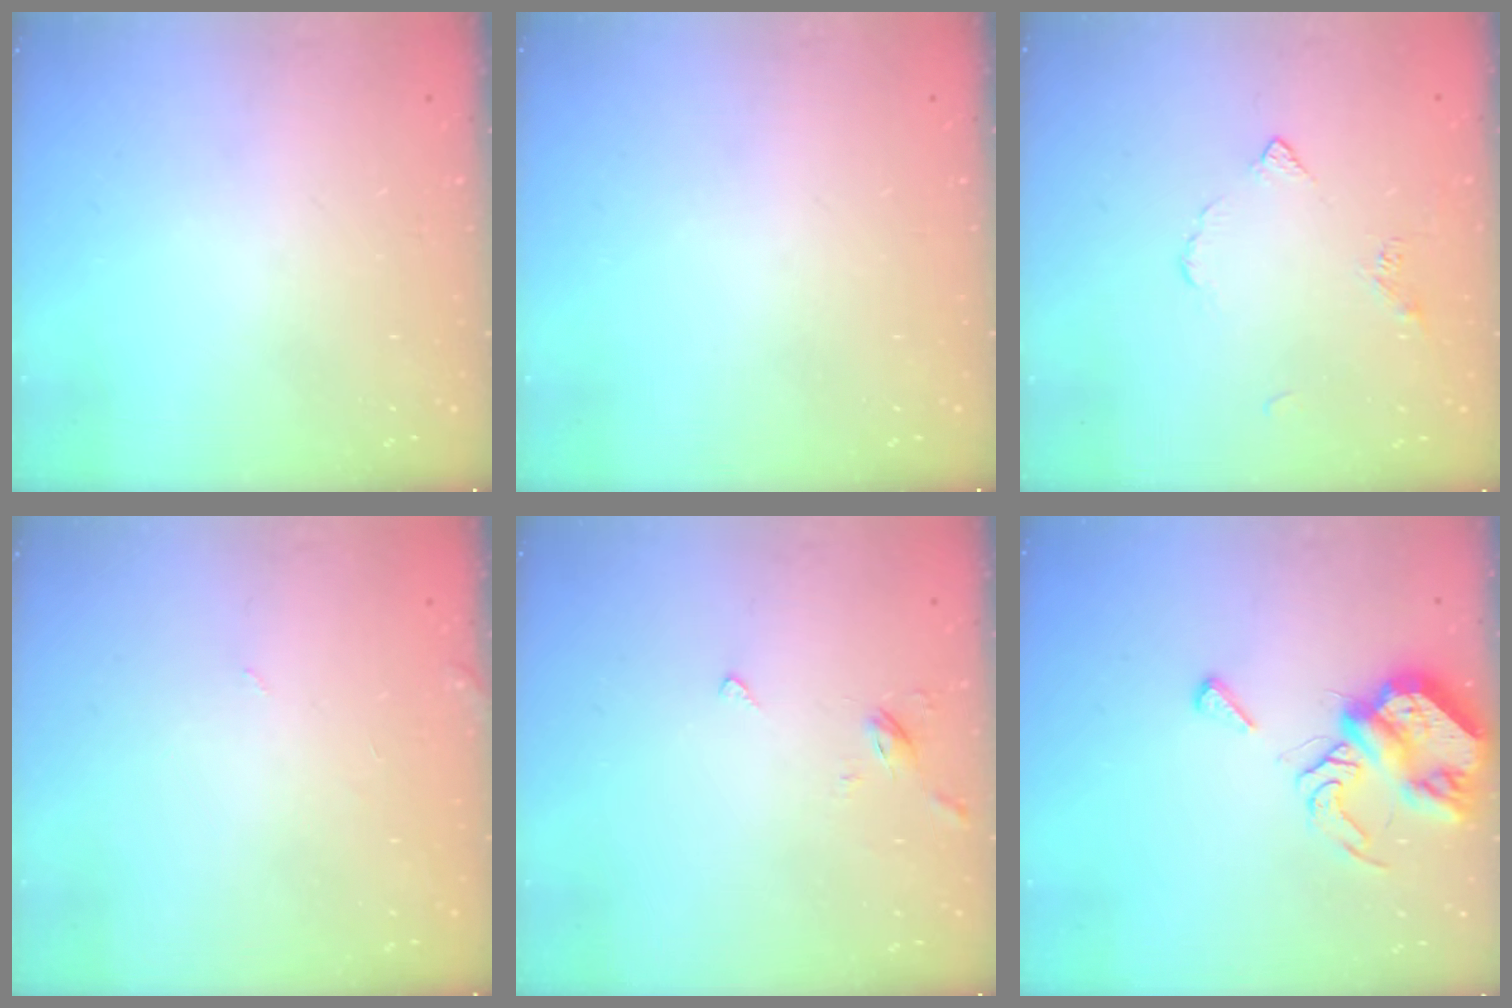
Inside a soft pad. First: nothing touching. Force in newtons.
{"total": 0.0}
{"total": 3.5, "press": 3.4, "slide": 0.7}
{"total": 1.5, "press": 1.5, "slide": 0.1}
{"total": 2.7, "press": 2.6, "slide": 0.7}
{"total": 8.7, "press": 8.6, "slide": 1.2}